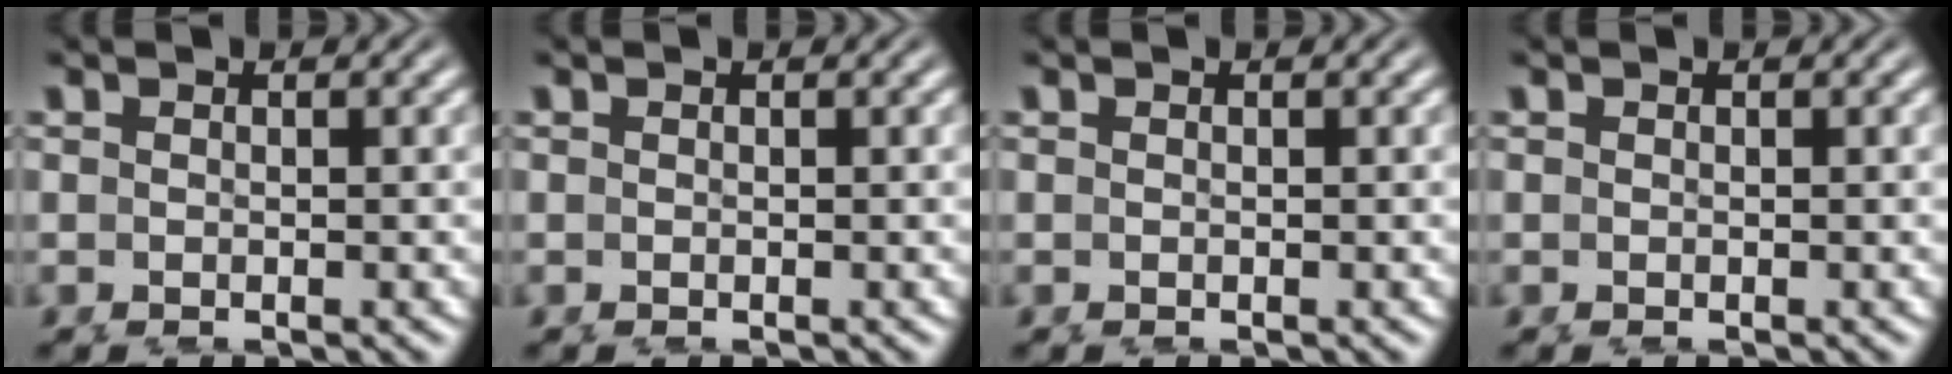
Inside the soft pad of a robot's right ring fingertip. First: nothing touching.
{"total": 0.0}
{"total": 0.0}
{"total": 0.0}